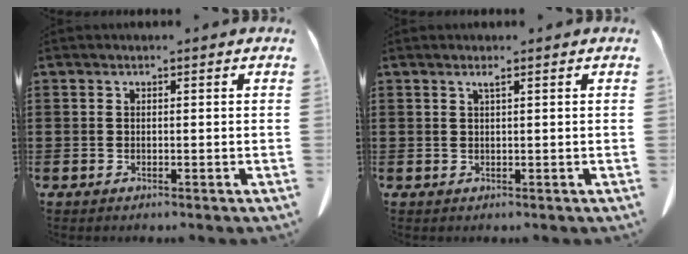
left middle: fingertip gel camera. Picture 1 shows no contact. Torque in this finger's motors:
{"motor_torque": [0.14, 0.22, -0.01, 0.03]}